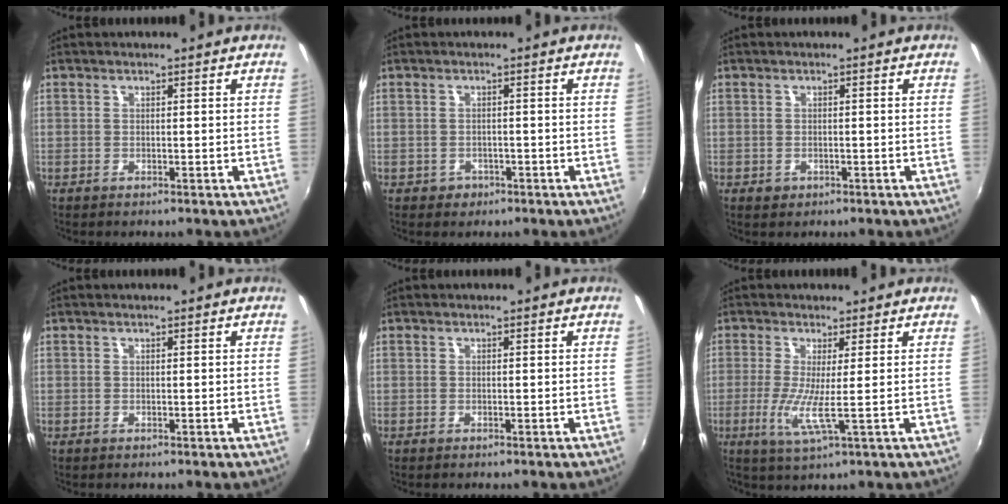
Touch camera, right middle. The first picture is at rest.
{"total": 2.0, "force": [-1.0, 1.7, 0.4], "torque": [-0.011, -0.002, -0.013]}
{"total": 1.3, "force": [-0.6, 1.0, 0.5], "torque": [-0.010, -0.004, -0.008]}
{"total": 0.0}
{"total": 0.0}
{"total": 5.2, "force": [-0.5, -0.5, 5.1], "torque": [-0.116, -0.017, -0.019]}